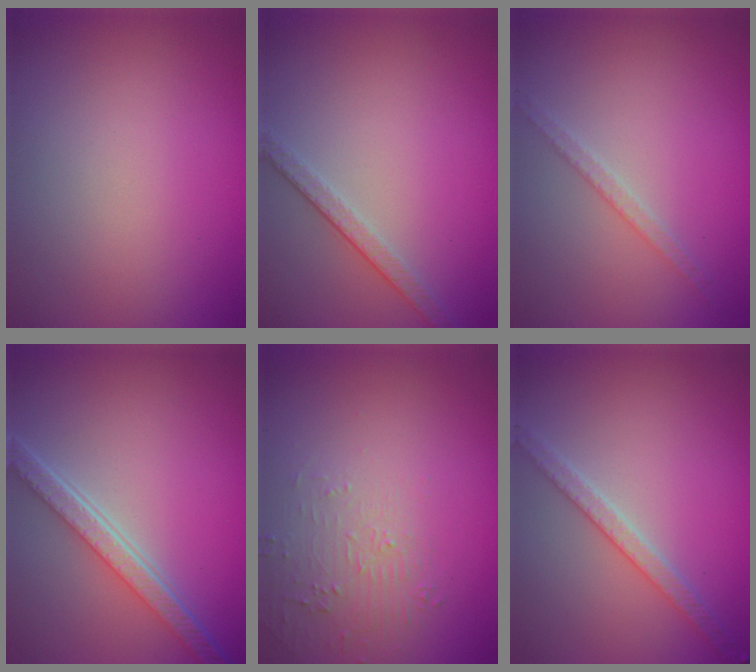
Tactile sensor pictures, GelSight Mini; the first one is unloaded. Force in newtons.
{"total": 2.5, "press": 2.1, "slide": 1.4}
{"total": 1.7, "press": 1.7, "slide": 0.2}
{"total": 5.3, "press": 3.9, "slide": 3.6}
{"total": 1.7, "press": 0.5, "slide": 1.7}
{"total": 2.9, "press": 2.8, "slide": 0.6}